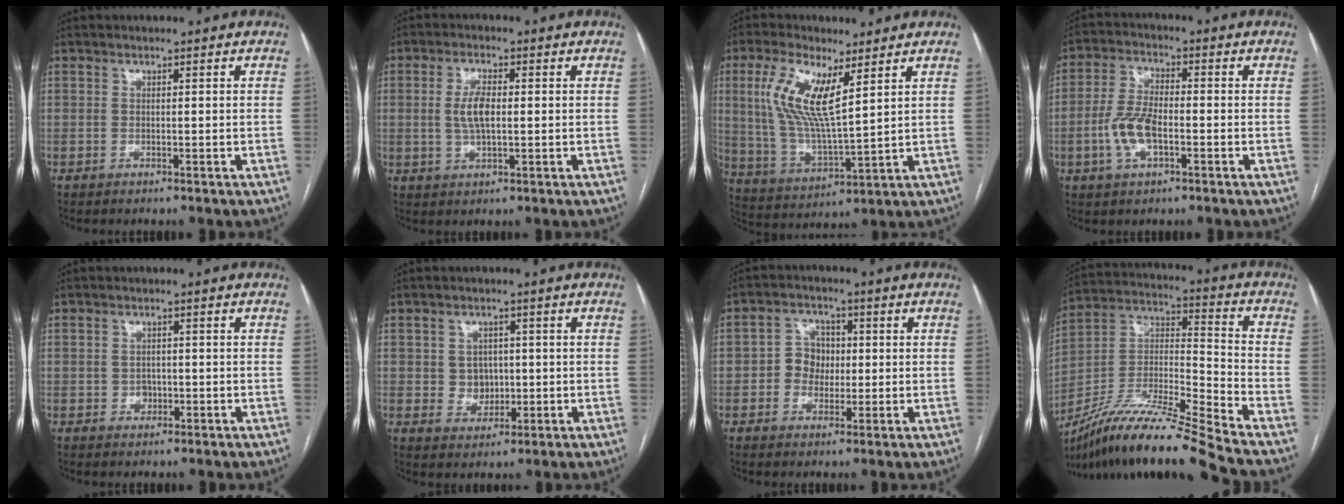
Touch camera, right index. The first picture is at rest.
{"total": 4.7, "force": [0.3, 1.6, 4.5], "torque": [-0.094, 0.005, 0.006]}
{"total": 12.1, "force": [4.8, 3.0, 10.7], "torque": [-0.237, 0.003, 0.098]}
{"total": 7.2, "force": [-2.2, 2.8, 6.3], "torque": [-0.140, 0.006, -0.042]}
{"total": 1.7, "force": [-0.3, 1.5, 0.6], "torque": [-0.009, 0.007, -0.001]}
{"total": 4.1, "force": [0.3, 3.8, 1.5], "torque": [-0.019, 0.011, 0.015]}
{"total": 4.8, "force": [-0.3, 4.3, 2.2], "torque": [-0.037, 0.020, -0.005]}
{"total": 19.8, "force": [-16.6, -1.4, 10.8], "torque": [-0.227, -0.008, -0.309]}